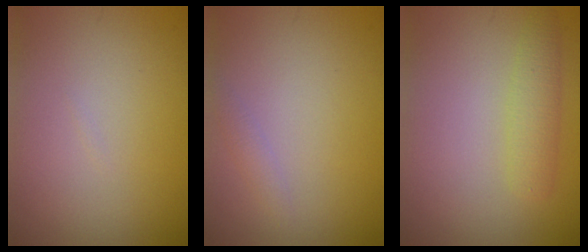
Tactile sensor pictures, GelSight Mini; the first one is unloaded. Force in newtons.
{"total": 0.8, "press": 0.8, "slide": 0.1}
{"total": 2.2, "press": 2.2, "slide": 0.1}